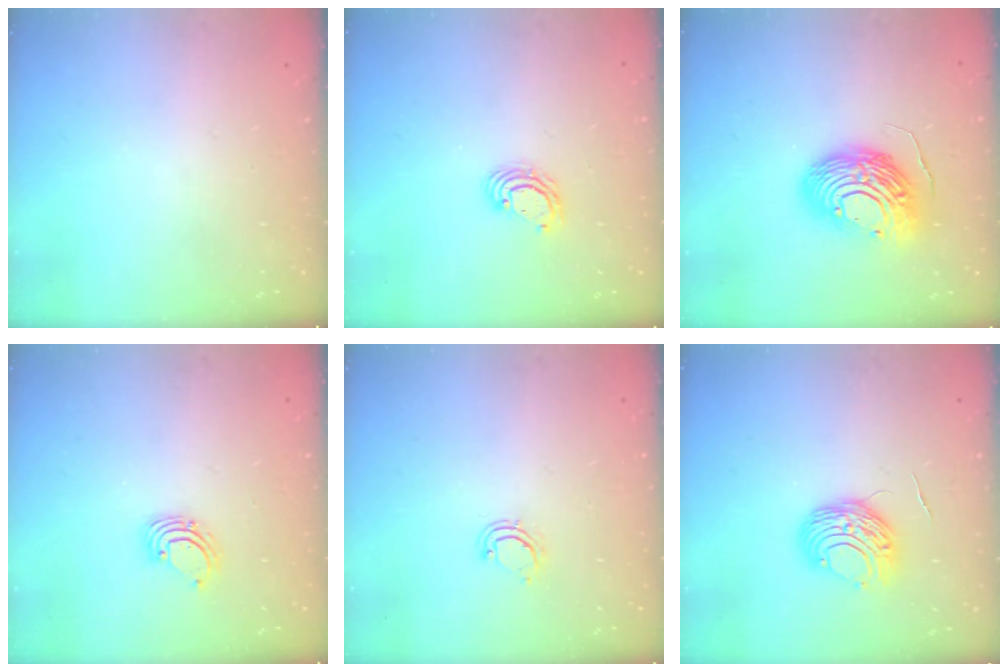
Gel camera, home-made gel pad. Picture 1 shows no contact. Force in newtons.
{"total": 4.3, "press": 4.3, "slide": 0.1}
{"total": 14.7, "press": 14.7, "slide": 1.3}
{"total": 2.2, "press": 2.2, "slide": 0.2}
{"total": 4.6, "press": 4.6, "slide": 0.3}
{"total": 9.4, "press": 9.3, "slide": 0.6}